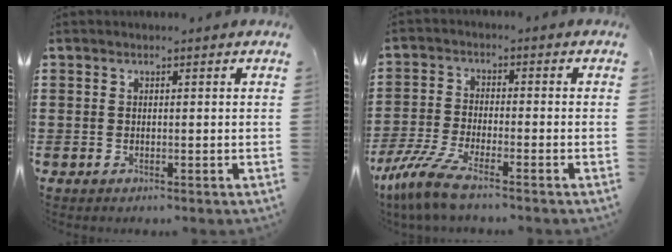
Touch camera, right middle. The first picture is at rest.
{"total": 6.8, "force": [-5.4, 0.7, 4.0], "torque": [-0.104, -0.017, -0.111]}